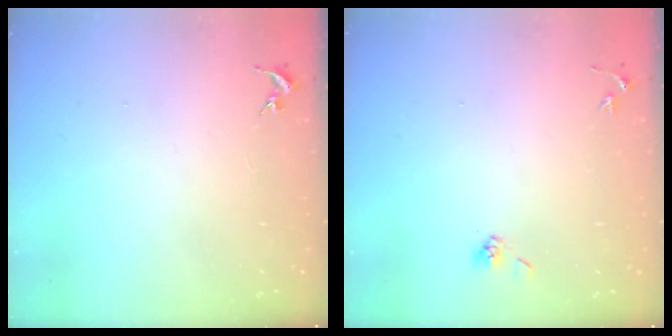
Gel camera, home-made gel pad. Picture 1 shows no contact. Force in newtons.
{"total": 4.2, "press": 3.9, "slide": 1.6}